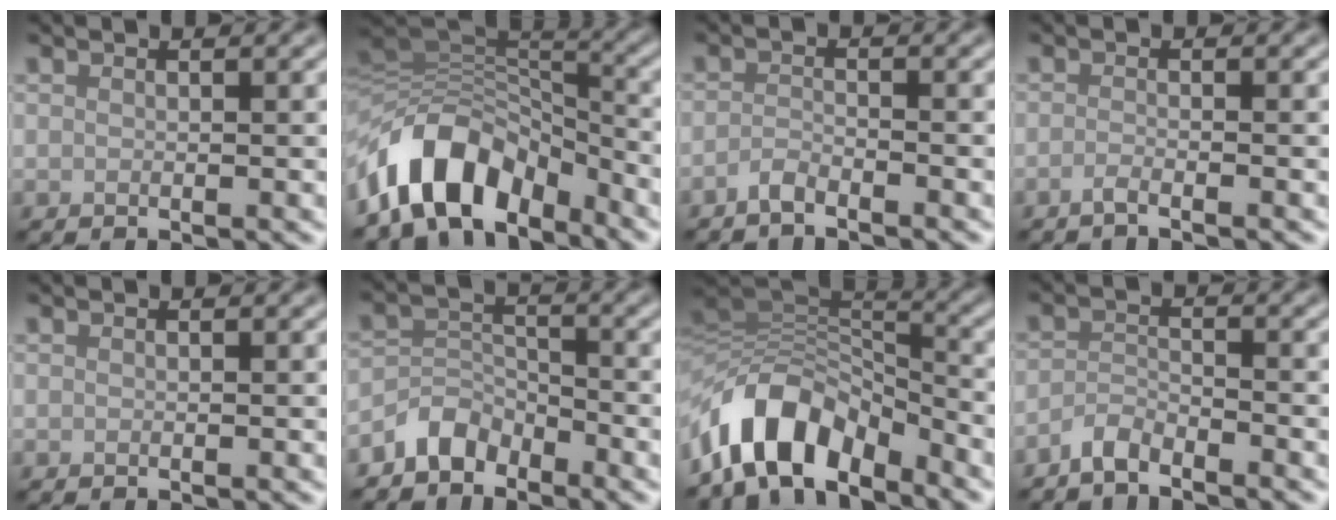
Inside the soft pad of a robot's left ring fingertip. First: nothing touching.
{"total": 9.7, "force": [-5.9, 5.8, 5.0], "torque": [-0.075, 0.009, -0.113]}
{"total": 1.6, "force": [-1.5, 0.3, 0.6], "torque": [-0.012, 0.002, -0.034]}
{"total": 1.3, "force": [-1.1, 0.2, 0.8], "torque": [-0.008, -0.005, -0.028]}
{"total": 0.0}
{"total": 3.2, "force": [-2.7, 1.6, 0.7], "torque": [-0.009, 0.009, -0.064]}
{"total": 8.7, "force": [-5.8, 4.4, 4.7], "torque": [-0.066, 0.003, -0.110]}
{"total": 2.3, "force": [-2.2, 0.3, 0.6], "torque": [-0.013, 0.002, -0.050]}